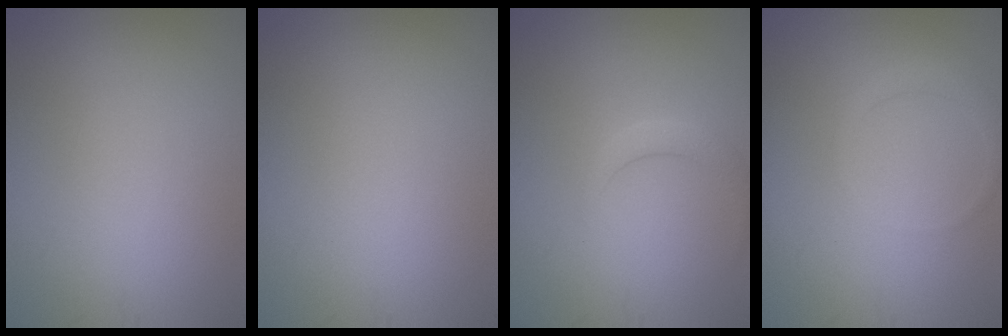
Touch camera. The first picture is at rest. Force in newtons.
{"total": 0.0}
{"total": 1.8, "press": 1.8, "slide": 0.1}
{"total": 1.5, "press": 1.5, "slide": 0.1}